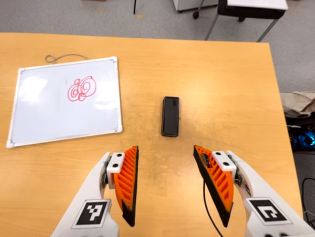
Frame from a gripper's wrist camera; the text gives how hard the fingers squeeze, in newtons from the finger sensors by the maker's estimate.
{"total": 0.0}